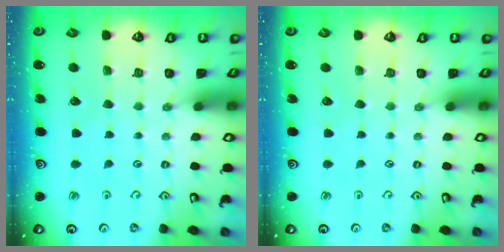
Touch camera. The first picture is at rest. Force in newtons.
{"total": 0.0}